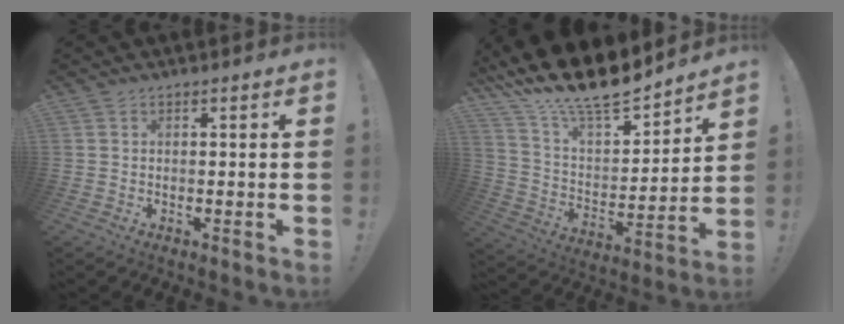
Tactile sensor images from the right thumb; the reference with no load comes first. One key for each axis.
{"total": 17.2, "fx": 14.9, "fy": 5.1, "fz": 6.9, "tx": -0.133, "ty": -0.116, "tz": 0.267}